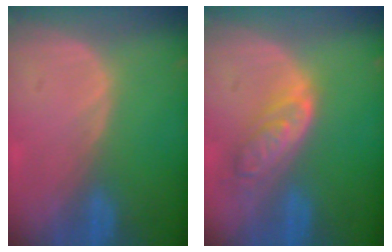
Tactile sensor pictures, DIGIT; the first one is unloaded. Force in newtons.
{"total": 6.2, "press": 5.6, "slide": 2.7}